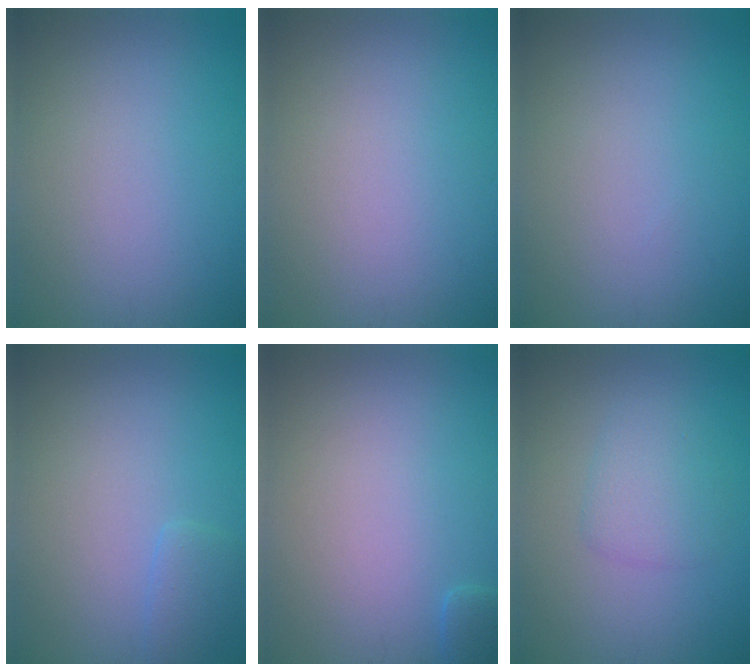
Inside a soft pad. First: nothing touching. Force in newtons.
{"total": 0.0}
{"total": 0.0}
{"total": 1.4, "press": 1.4, "slide": 0.1}
{"total": 1.1, "press": 1.0, "slide": 0.1}
{"total": 2.3, "press": 2.3, "slide": 0.1}